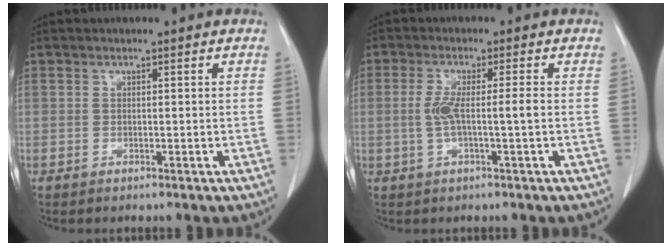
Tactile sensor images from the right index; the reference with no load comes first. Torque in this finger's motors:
{"motor_torque": [0.65, -0.19, 0.22, 0.08]}